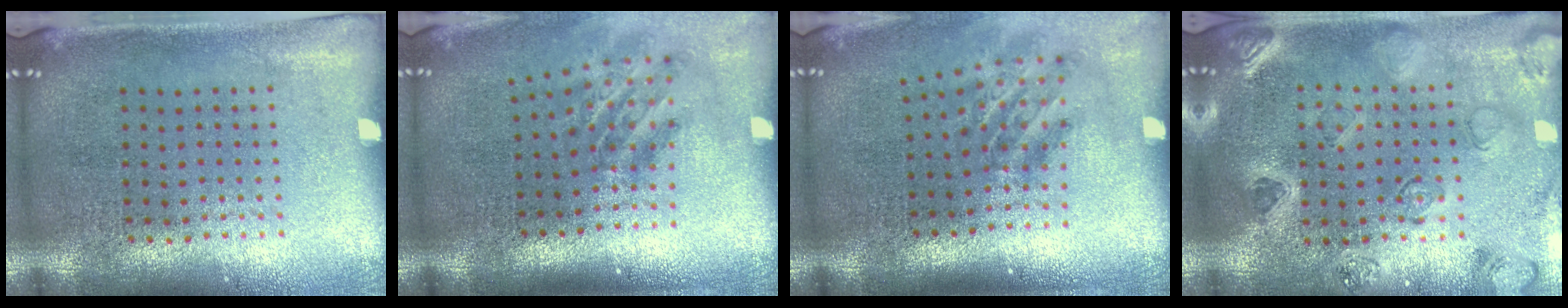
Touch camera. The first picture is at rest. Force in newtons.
{"total": 1.9, "press": 1.2, "slide": 1.5}
{"total": 1.9, "press": 1.2, "slide": 1.5}
{"total": 1.1, "press": 1.1, "slide": 0.3}